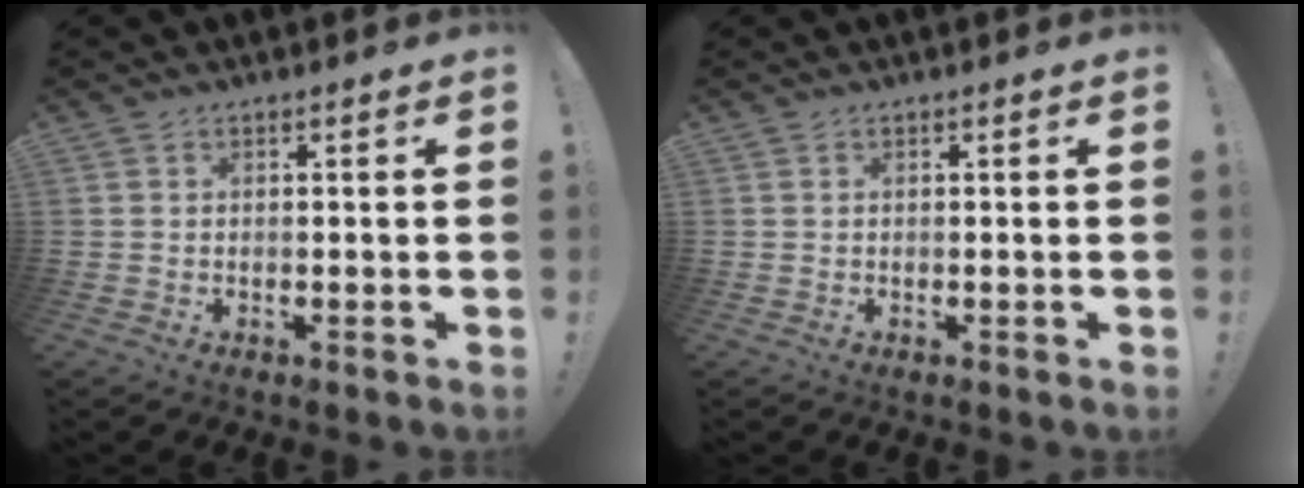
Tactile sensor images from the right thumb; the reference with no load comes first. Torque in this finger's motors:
{"motor_torque": [0.22, 0.32, 0.13, -0.34, 0.00]}